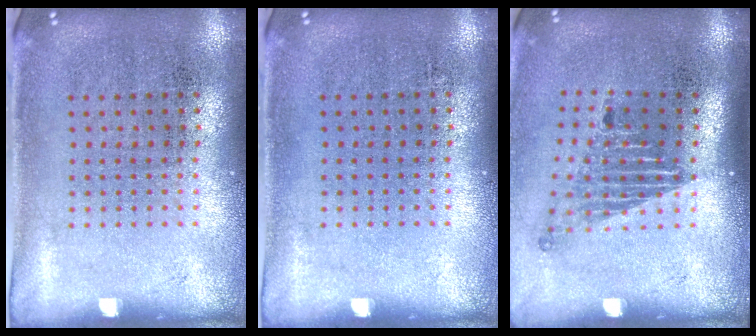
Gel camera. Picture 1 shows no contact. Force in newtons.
{"total": 0.0}
{"total": 1.7, "press": 1.1, "slide": 1.2}